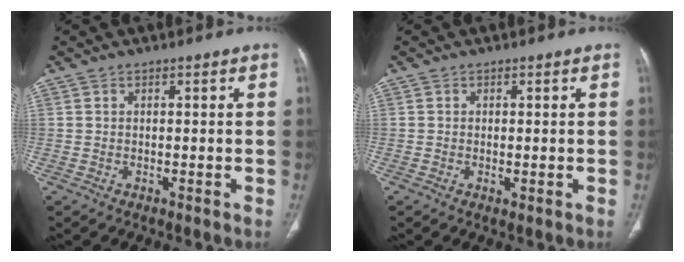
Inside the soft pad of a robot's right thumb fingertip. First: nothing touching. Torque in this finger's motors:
{"motor_torque": [-0.25, 0.04, -0.12, -0.17, -0.01]}